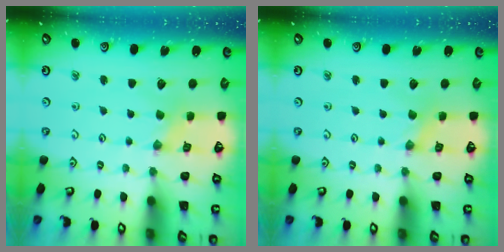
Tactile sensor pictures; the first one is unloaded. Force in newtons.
{"total": 0.0}